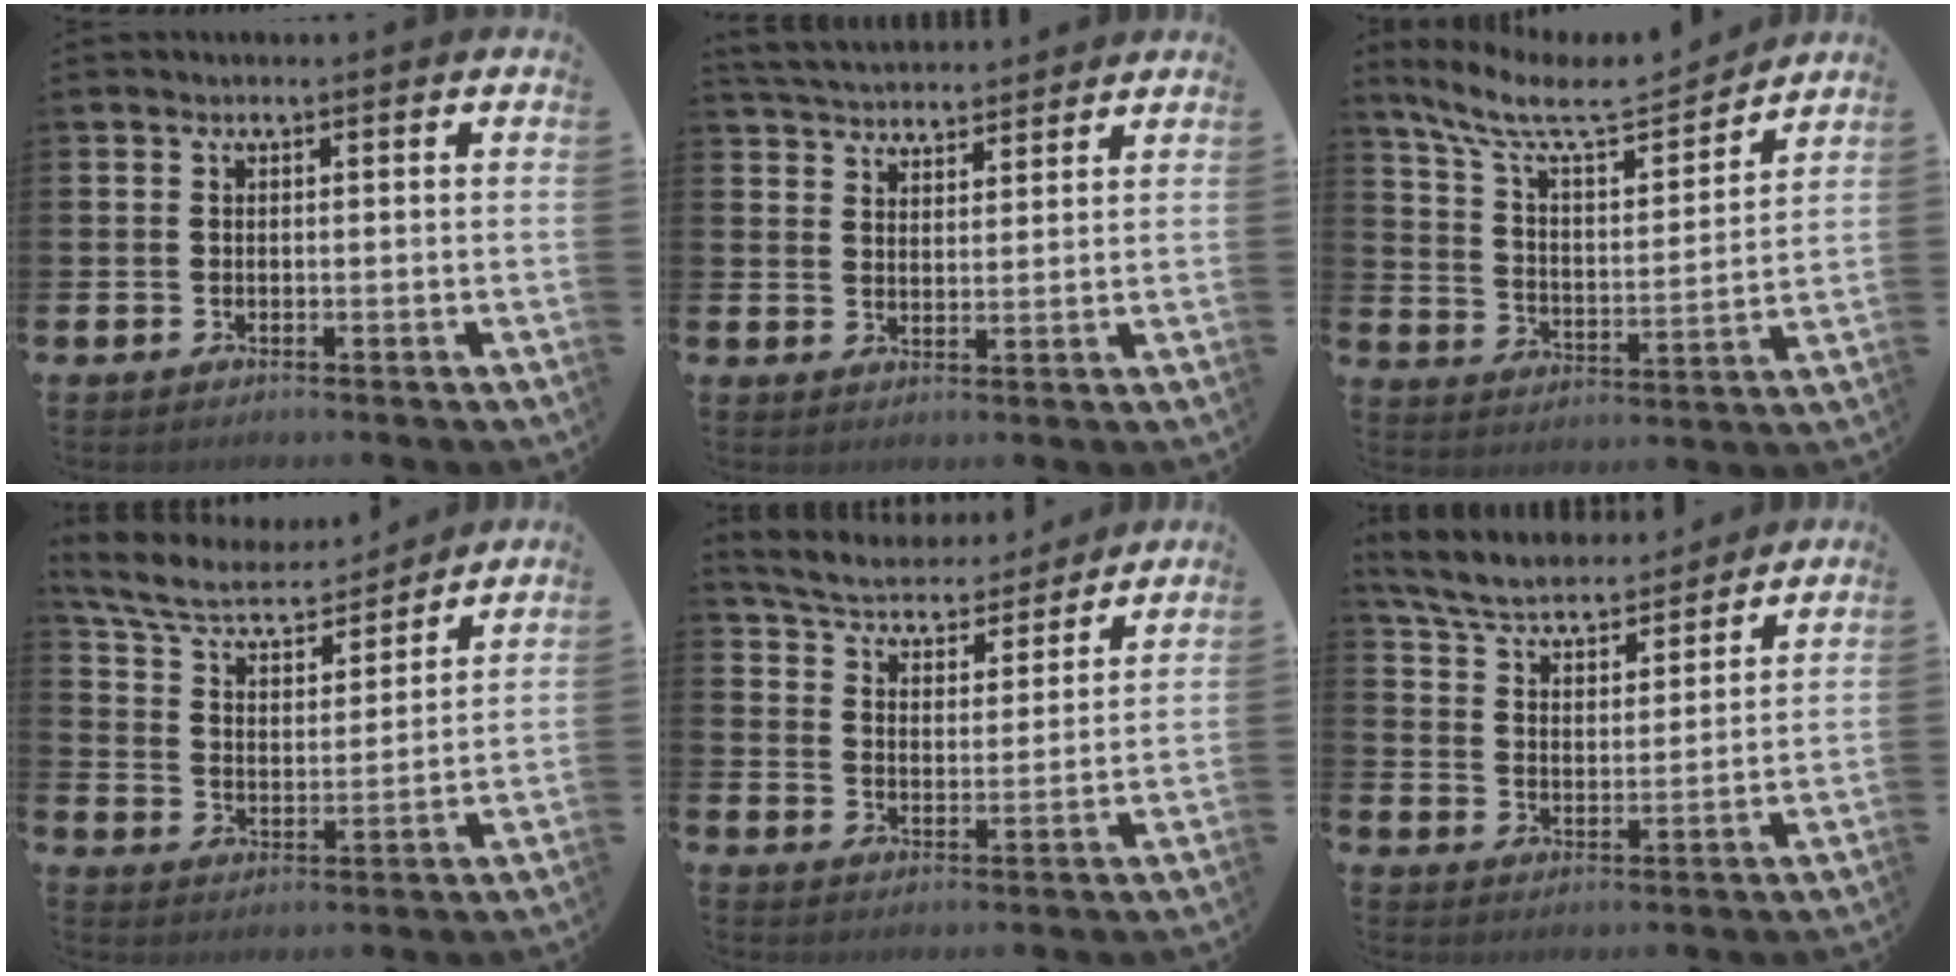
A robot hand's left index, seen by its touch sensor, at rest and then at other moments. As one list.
[{"total": 4.6, "force": [4.5, 0.8, 0.0], "torque": [-0.021, -0.024, 0.084]}, {"total": 9.7, "force": [8.4, 2.4, 4.1], "torque": [-0.111, -0.053, 0.142]}, {"total": 8.2, "force": [7.4, 2.5, 2.7], "torque": [-0.090, -0.050, 0.127]}, {"total": 5.7, "force": [5.5, 1.2, 0.9], "torque": [-0.049, -0.047, 0.092]}, {"total": 6.2, "force": [5.8, 1.5, 1.8], "torque": [-0.062, -0.045, 0.096]}]